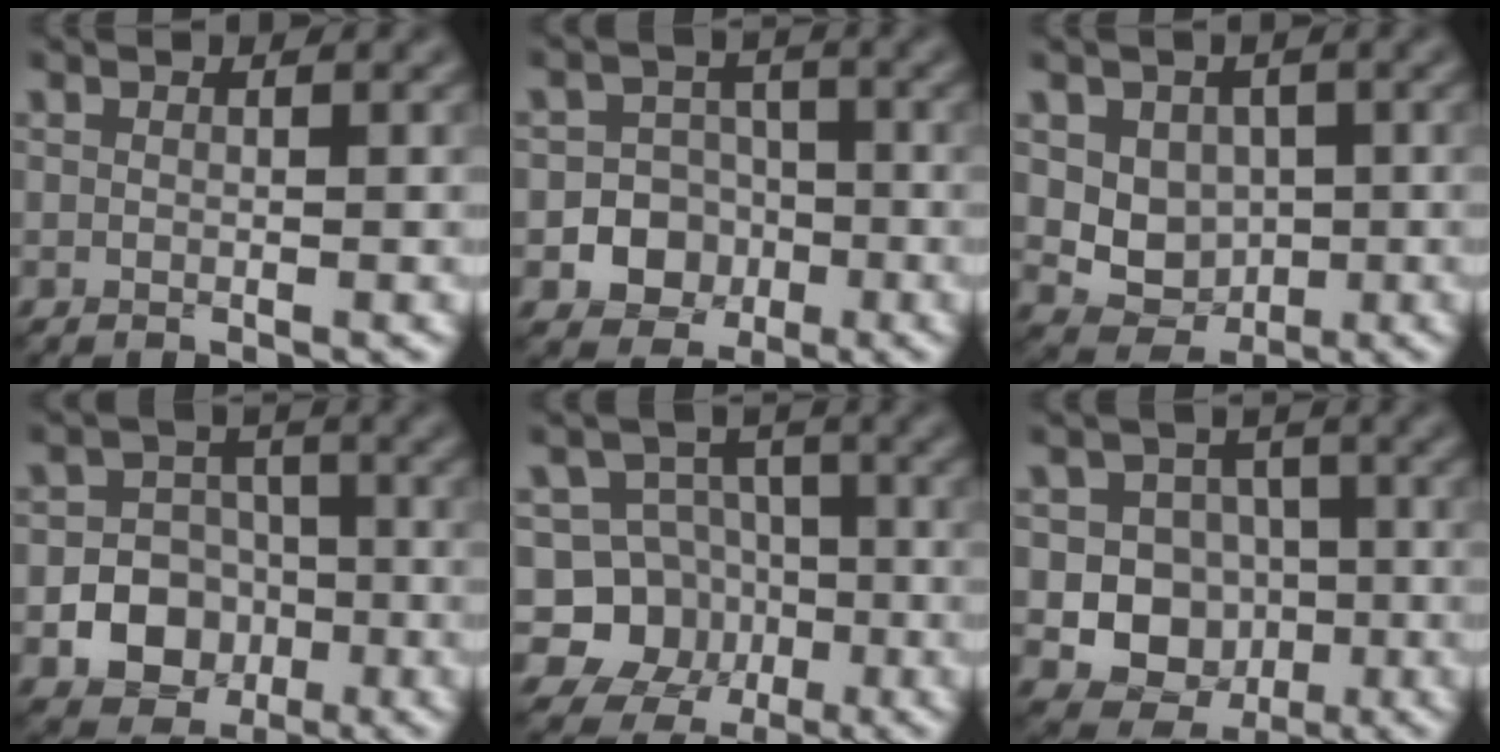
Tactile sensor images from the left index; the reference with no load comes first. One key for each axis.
{"total": 8.5, "fx": -3.0, "fy": 7.6, "fz": 2.2, "tx": -0.022, "ty": -0.010, "tz": -0.073}
{"total": 5.2, "fx": 0.5, "fy": 4.4, "fz": 2.6, "tx": -0.037, "ty": -0.003, "tz": 0.004}
{"total": 10.2, "fx": -3.5, "fy": 9.1, "fz": 3.2, "tx": -0.040, "ty": -0.023, "tz": -0.073}
{"total": 7.5, "fx": -2.2, "fy": 6.8, "fz": 2.1, "tx": -0.020, "ty": 0.014, "tz": -0.069}
{"total": 8.8, "fx": -1.7, "fy": 8.2, "fz": 2.9, "tx": -0.048, "ty": 0.010, "tz": -0.050}